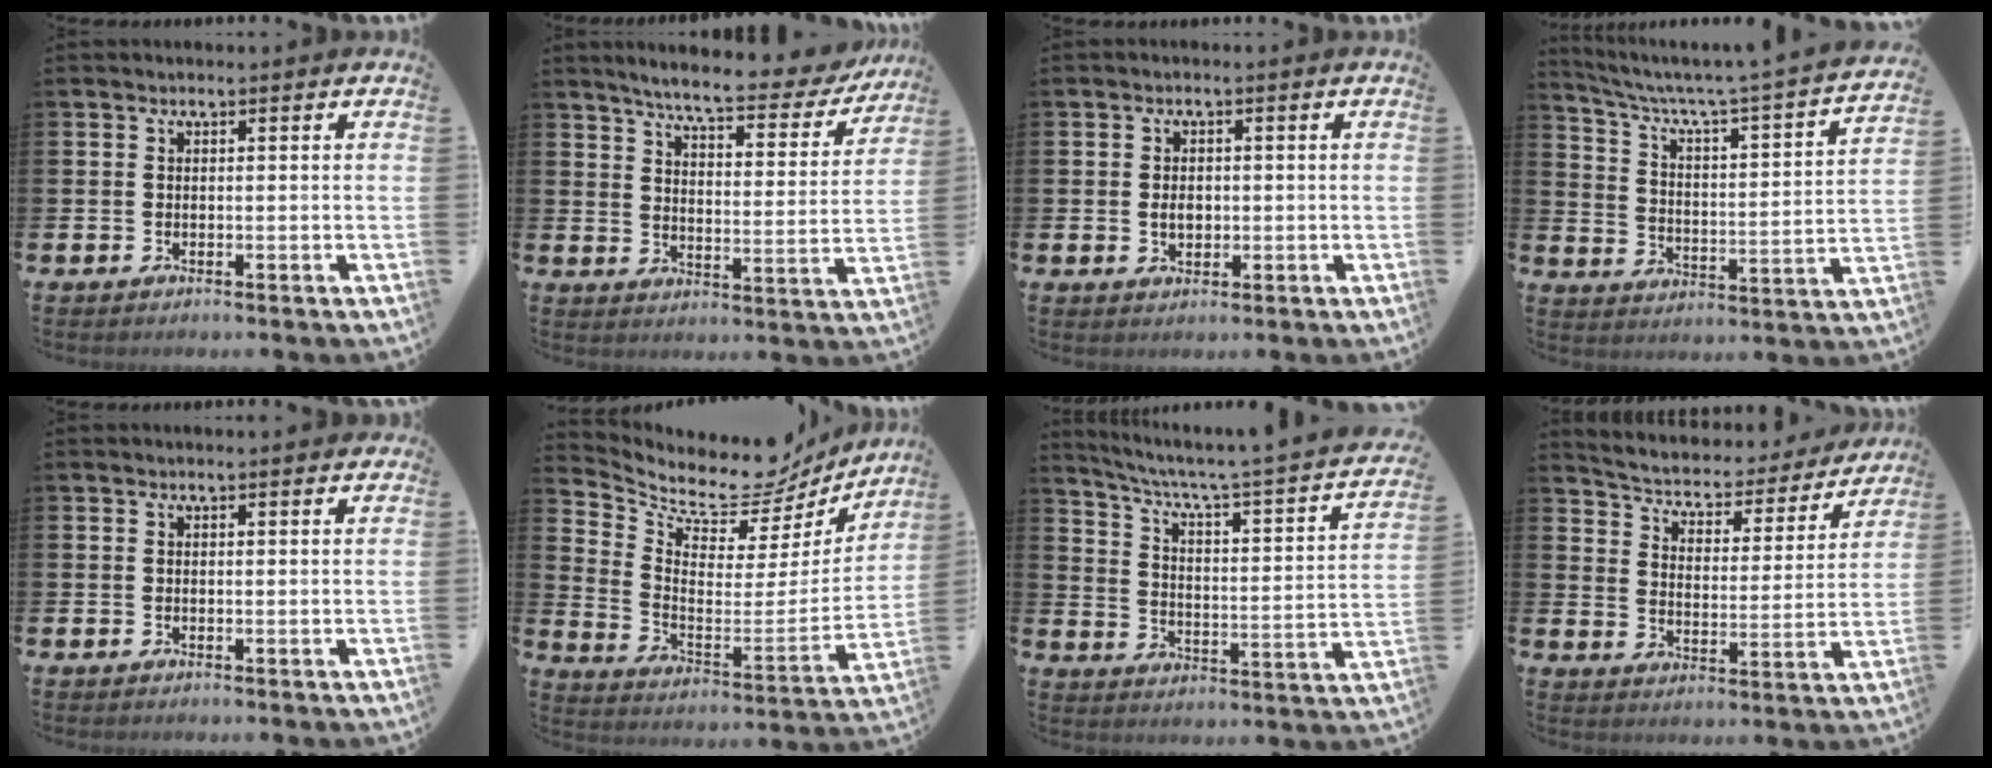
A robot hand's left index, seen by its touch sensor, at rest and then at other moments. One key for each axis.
{"total": 6.7, "fx": 6.1, "fy": 0.8, "fz": 2.8, "tx": -0.076, "ty": -0.041, "tz": 0.098}
{"total": 2.3, "fx": -0.1, "fy": 1.7, "fz": 1.6, "tx": -0.013, "ty": -0.001, "tz": -0.008}
{"total": 4.7, "fx": 3.8, "fy": 0.0, "fz": 2.7, "tx": -0.076, "ty": -0.043, "tz": 0.052}
{"total": 0.8, "fx": 0.8, "fy": 0.0, "fz": 0.3, "tx": 0.003, "ty": -0.002, "tz": 0.012}
{"total": 9.0, "fx": 8.0, "fy": 3.3, "fz": 2.3, "tx": -0.075, "ty": -0.068, "tz": 0.135}
{"total": 4.7, "fx": 3.4, "fy": 0.2, "fz": 3.3, "tx": -0.084, "ty": -0.038, "tz": 0.045}
{"total": 4.7, "fx": 4.3, "fy": 1.7, "fz": 1.2, "tx": -0.053, "ty": -0.036, "tz": 0.066}